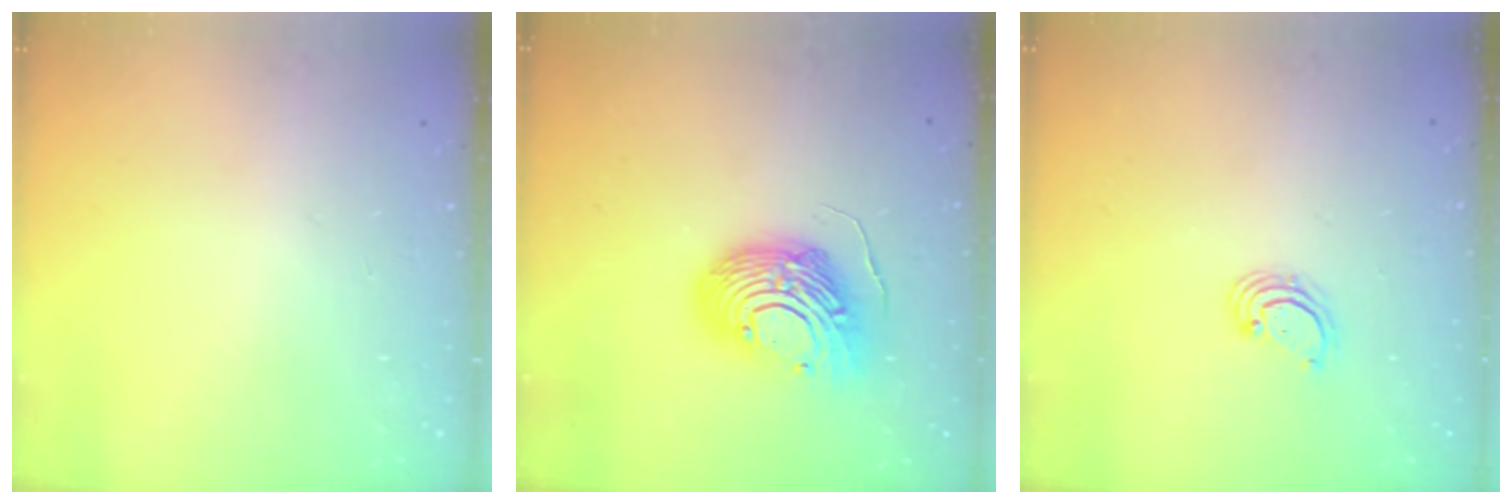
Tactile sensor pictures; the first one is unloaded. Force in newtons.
{"total": 14.1, "press": 14.0, "slide": 1.2}
{"total": 2.8, "press": 2.8, "slide": 0.3}